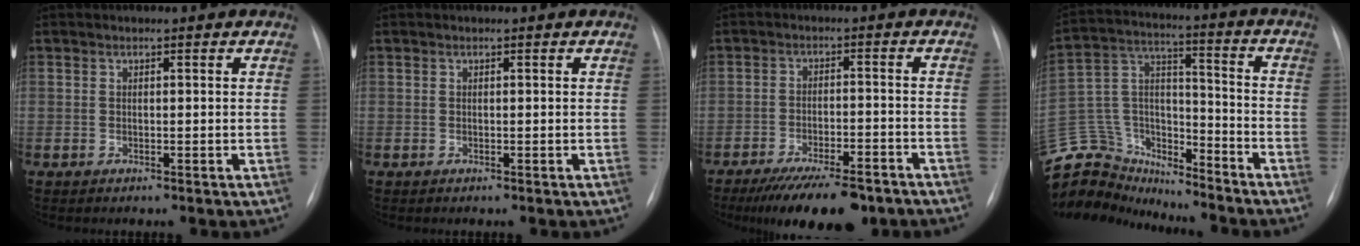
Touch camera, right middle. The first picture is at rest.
{"total": 0.0}
{"total": 12.8, "force": [-9.8, 3.6, 7.5], "torque": [-0.109, -0.012, -0.151]}
{"total": 19.2, "force": [-17.8, 6.6, 3.3], "torque": [-0.085, 0.071, -0.290]}